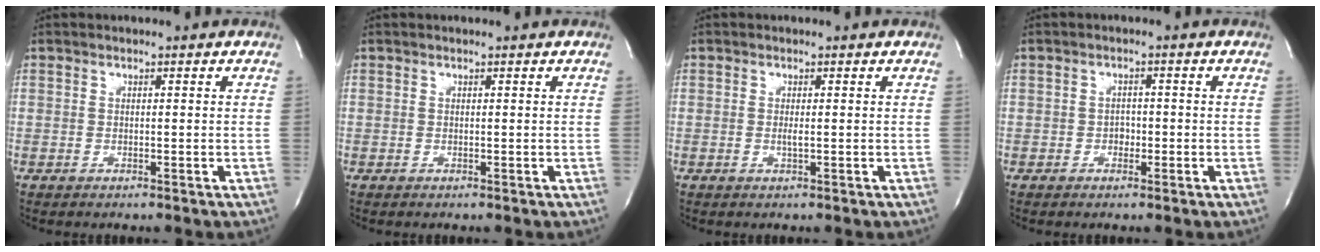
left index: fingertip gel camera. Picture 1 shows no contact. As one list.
[{"total": 0.5, "force": [0.5, 0.0, 0.1], "torque": [-0.002, 0.001, 0.007]}, {"total": 0.8, "force": [0.0, 0.0, 0.8], "torque": [-0.020, -0.002, -0.001]}, {"total": 1.5, "force": [-0.5, 1.1, 0.8], "torque": [-0.009, 0.006, -0.009]}]